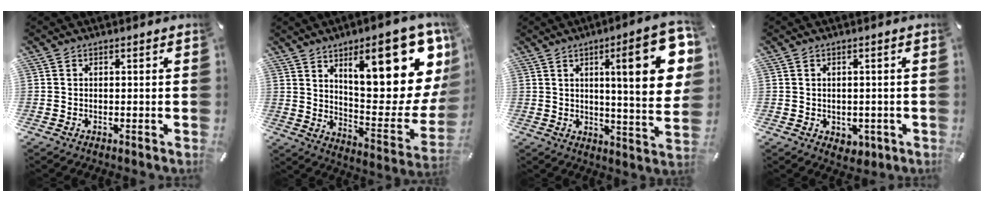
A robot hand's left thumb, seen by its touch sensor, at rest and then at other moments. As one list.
[{"total": 24.4, "force": [12.1, 9.1, 19.2], "torque": [-0.245, -0.091, 0.198]}, {"total": 20.3, "force": [6.7, 4.3, 18.7], "torque": [-0.268, -0.029, 0.084]}, {"total": 2.6, "force": [-0.7, 2.2, 1.1], "torque": [-0.011, 0.001, -0.013]}]